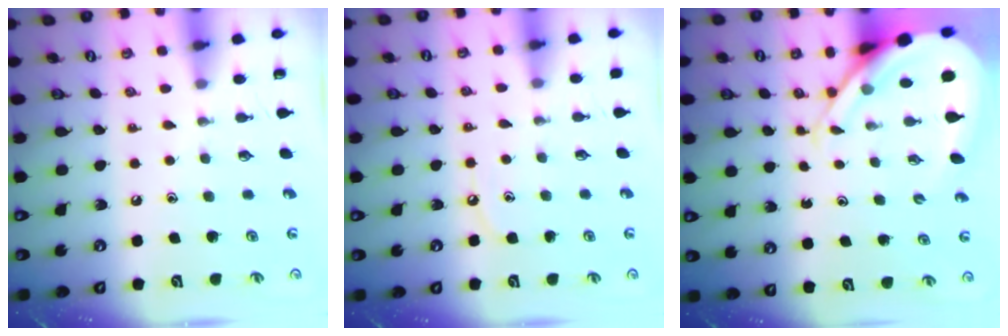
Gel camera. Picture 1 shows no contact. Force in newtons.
{"total": 4.7, "press": 4.7, "slide": 0.6}
{"total": 9.5, "press": 9.5, "slide": 0.8}